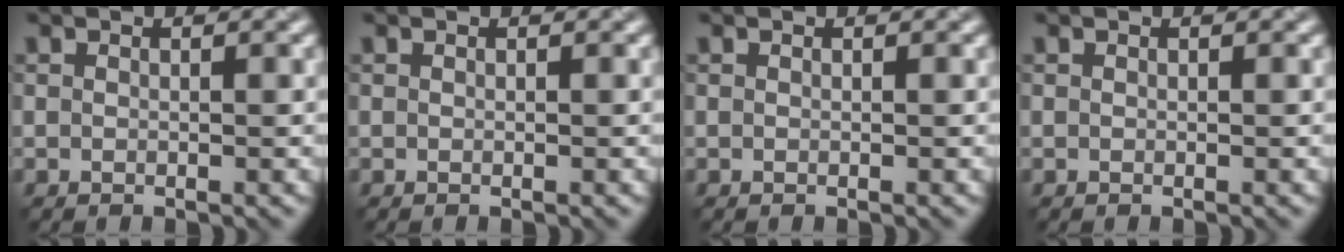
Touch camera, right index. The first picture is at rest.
{"total": 0.0}
{"total": 0.0}
{"total": 0.0}